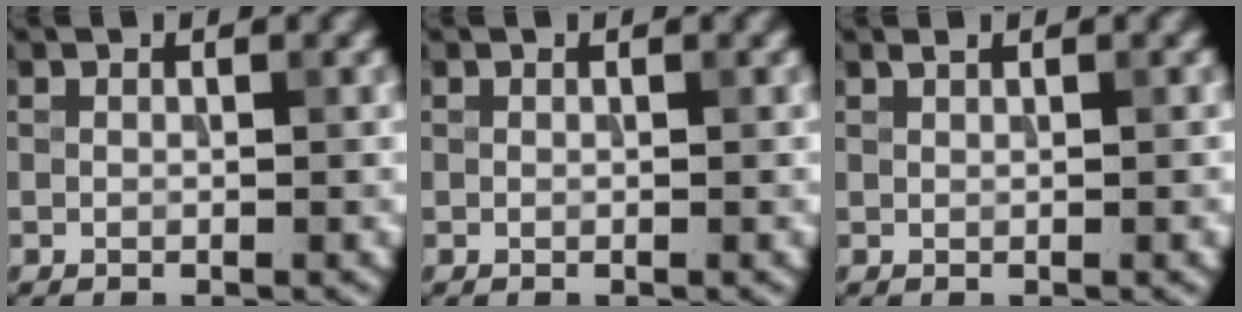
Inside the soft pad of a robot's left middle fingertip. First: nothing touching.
{"total": 0.0}
{"total": 0.8, "force": [0.4, 0.2, 0.7], "torque": [-0.009, 0.002, 0.007]}